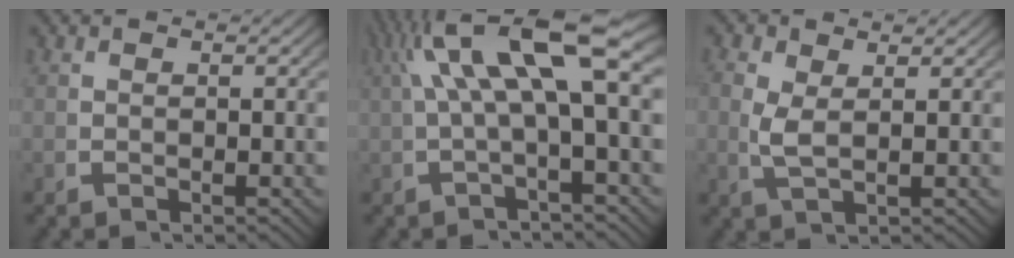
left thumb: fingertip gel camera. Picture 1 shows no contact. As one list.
[{"total": 7.6, "force": [1.9, 2.5, 7.0], "torque": [-0.120, 0.012, 0.030]}, {"total": 2.5, "force": [0.9, 1.3, 2.0], "torque": [-0.058, -0.016, 0.027]}]